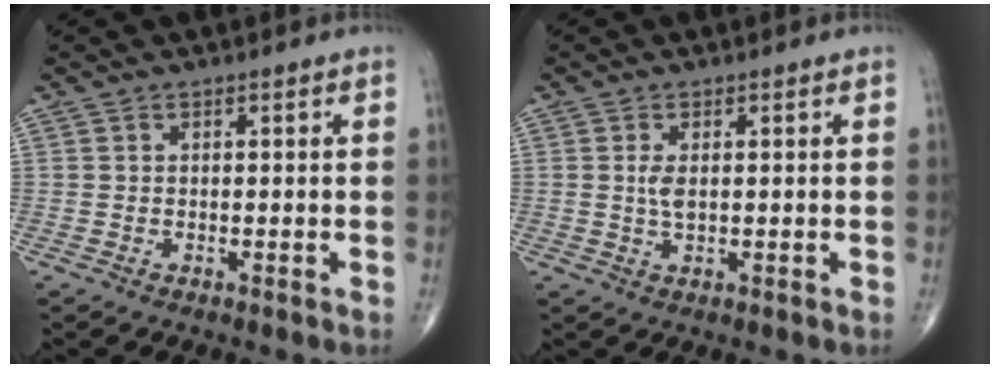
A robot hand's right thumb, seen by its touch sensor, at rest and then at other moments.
{"total": 2.4, "force": [0.3, 1.0, 2.2], "torque": [-0.044, -0.005, 0.008]}